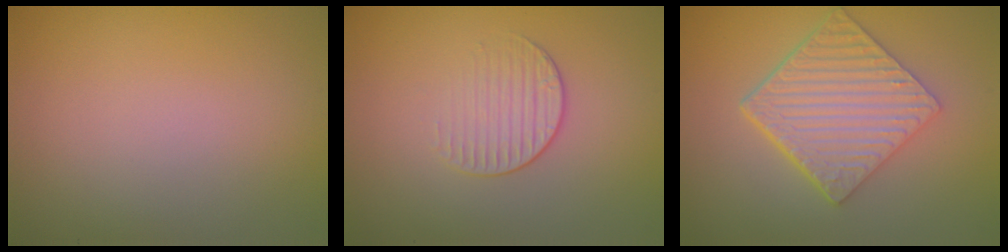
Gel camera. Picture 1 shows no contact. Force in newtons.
{"total": 1.7, "press": 1.1, "slide": 1.3}
{"total": 6.3, "press": 4.5, "slide": 4.4}